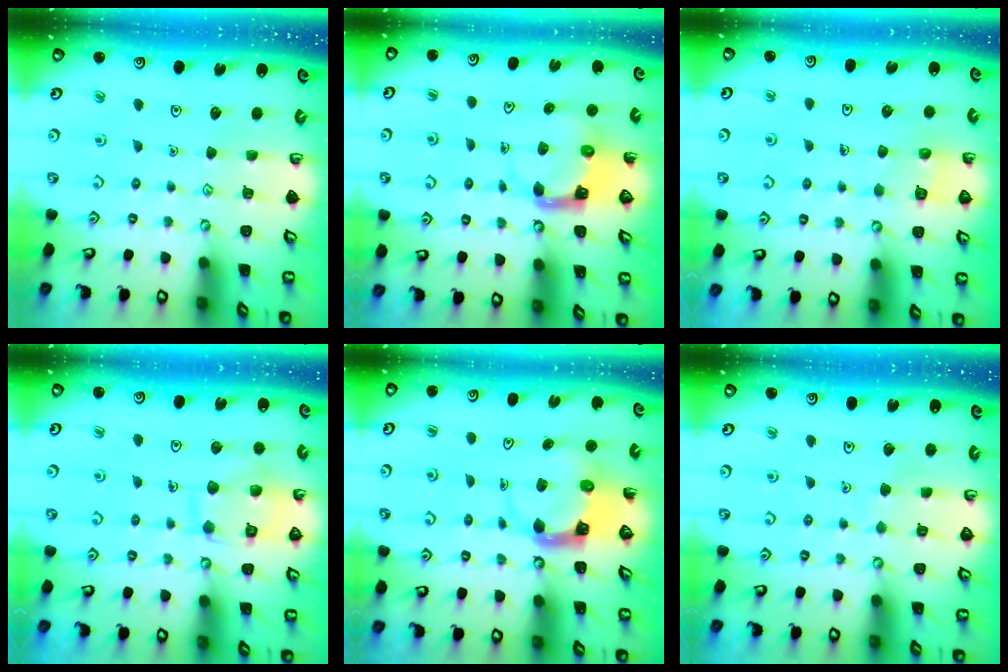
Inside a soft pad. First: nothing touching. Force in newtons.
{"total": 3.7, "press": 3.7, "slide": 0.6}
{"total": 2.6, "press": 2.6, "slide": 0.1}
{"total": 11.9, "press": 11.9, "slide": 0.9}
{"total": 4.0, "press": 4.0, "slide": 0.5}
{"total": 2.4, "press": 2.4, "slide": 0.1}